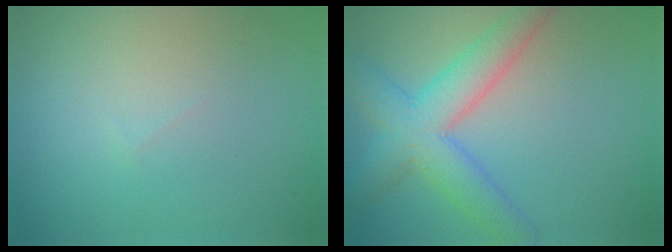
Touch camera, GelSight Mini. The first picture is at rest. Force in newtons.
{"total": 6.1, "press": 6.1, "slide": 0.4}